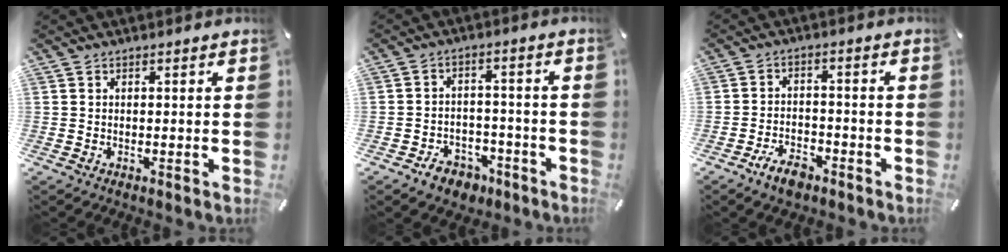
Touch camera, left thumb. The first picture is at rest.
{"total": 6.6, "force": [-4.4, 4.5, 2.2], "torque": [-0.037, 0.032, -0.080]}
{"total": 5.7, "force": [-4.2, 2.9, 2.6], "torque": [-0.050, 0.024, -0.077]}